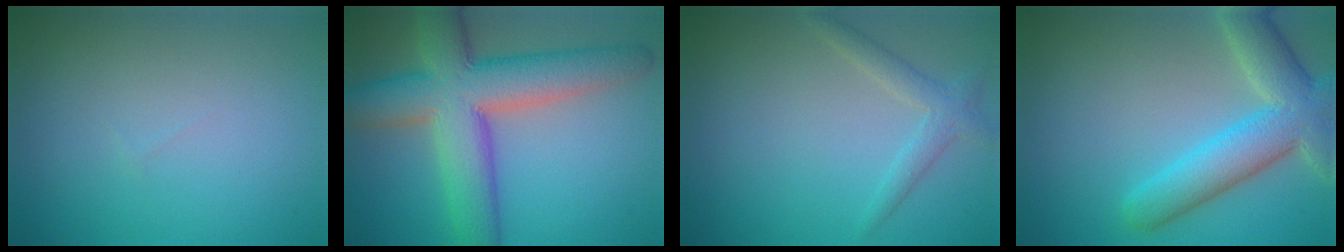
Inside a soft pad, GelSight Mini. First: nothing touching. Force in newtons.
{"total": 10.4, "press": 10.4, "slide": 0.4}
{"total": 2.0, "press": 2.0, "slide": 0.1}
{"total": 7.2, "press": 7.2, "slide": 0.5}